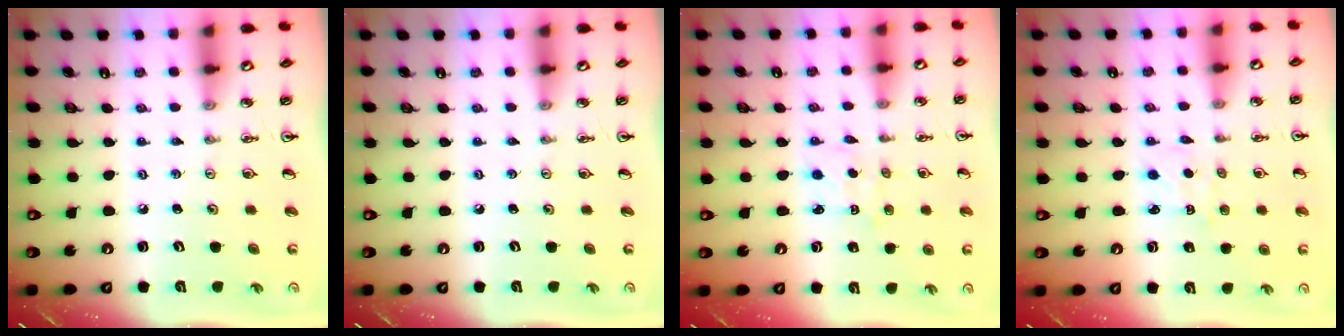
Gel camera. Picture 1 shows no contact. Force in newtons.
{"total": 0.0}
{"total": 2.4, "press": 2.4, "slide": 0.3}
{"total": 2.9, "press": 2.8, "slide": 0.4}